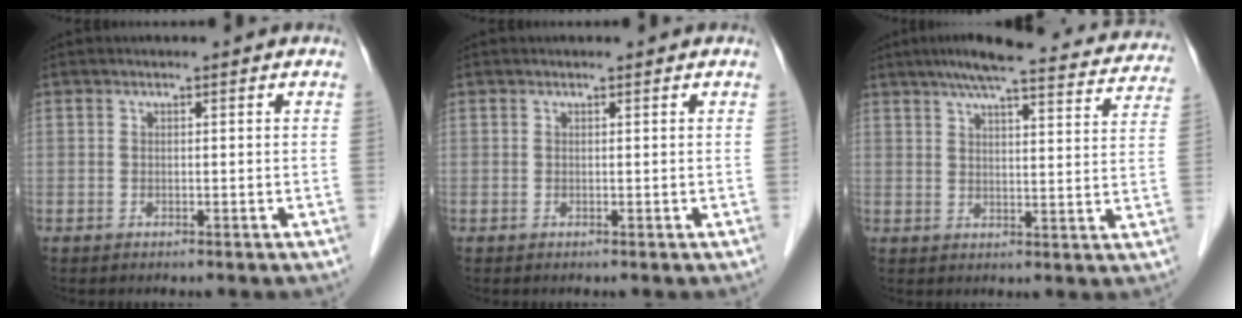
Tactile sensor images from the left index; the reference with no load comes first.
{"total": 0.0}
{"total": 23.0, "force": [20.5, 3.3, 10.0], "torque": [-0.139, 0.003, 0.247]}